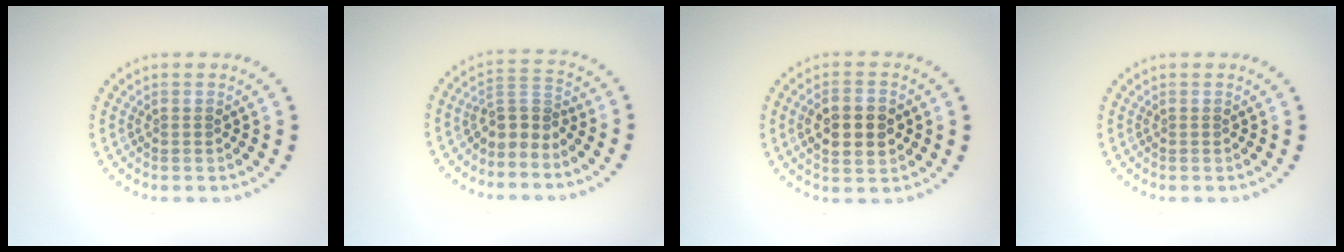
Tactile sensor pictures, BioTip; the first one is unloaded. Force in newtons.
{"total": 2.7, "press": 2.0, "slide": 1.9}
{"total": 4.5, "press": 4.5, "slide": 0.1}
{"total": 0.0}